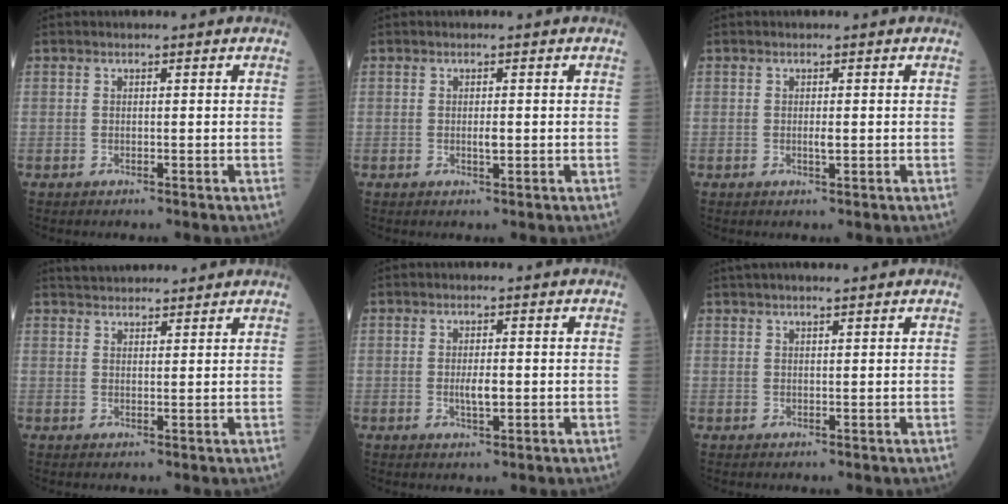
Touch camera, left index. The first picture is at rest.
{"total": 1.1, "force": [0.0, 0.3, 1.0], "torque": [-0.021, -0.003, 0.001]}
{"total": 0.9, "force": [0.0, 0.2, 0.9], "torque": [-0.019, -0.003, 0.001]}
{"total": 6.9, "force": [6.5, 1.2, 1.8], "torque": [-0.027, 0.034, 0.098]}
{"total": 2.4, "force": [-0.2, 0.7, 2.3], "torque": [-0.047, -0.003, -0.001]}
{"total": 4.9, "force": [4.1, 0.2, 2.7], "torque": [-0.038, 0.027, 0.066]}